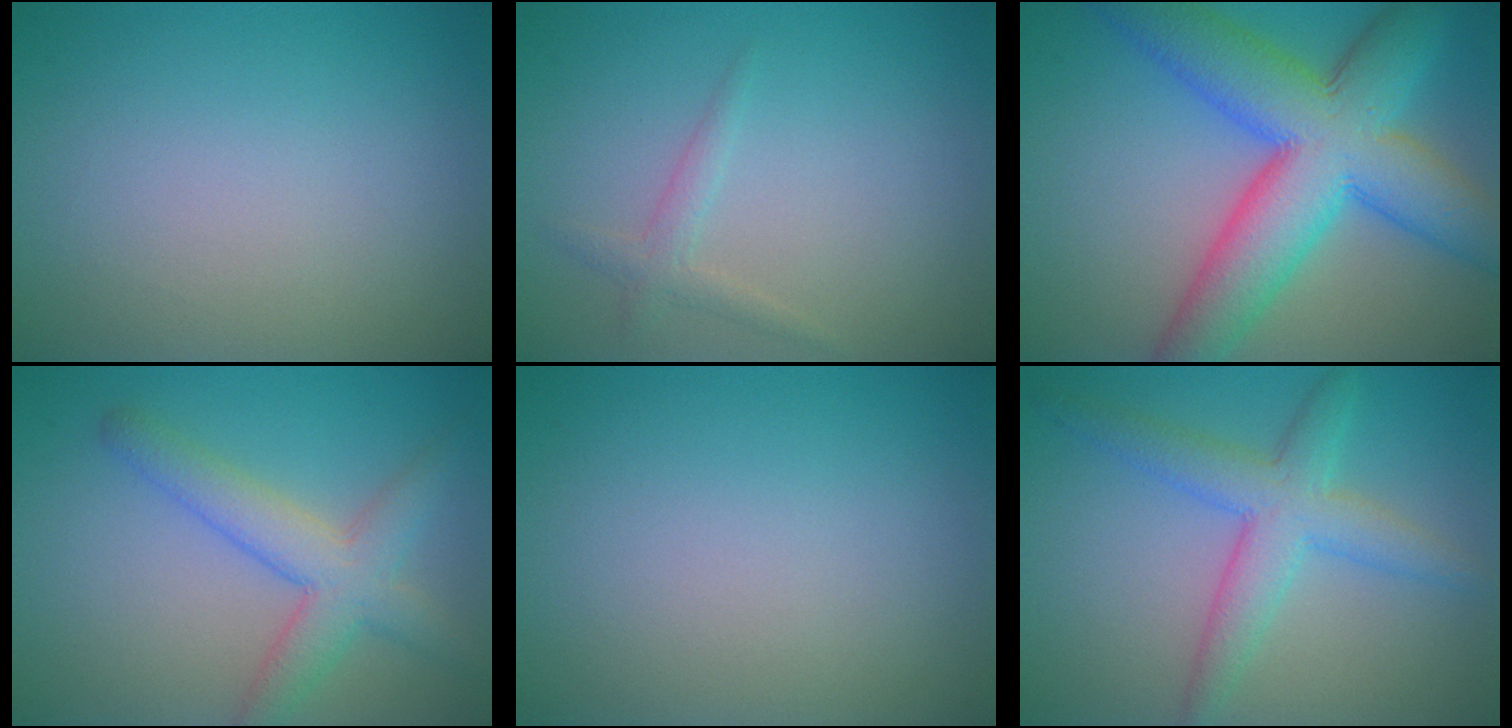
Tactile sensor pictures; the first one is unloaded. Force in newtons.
{"total": 1.5, "press": 1.5, "slide": 0.1}
{"total": 11.7, "press": 11.7, "slide": 0.4}
{"total": 4.5, "press": 4.5, "slide": 0.2}
{"total": 0.0}
{"total": 4.6, "press": 4.6, "slide": 0.0}